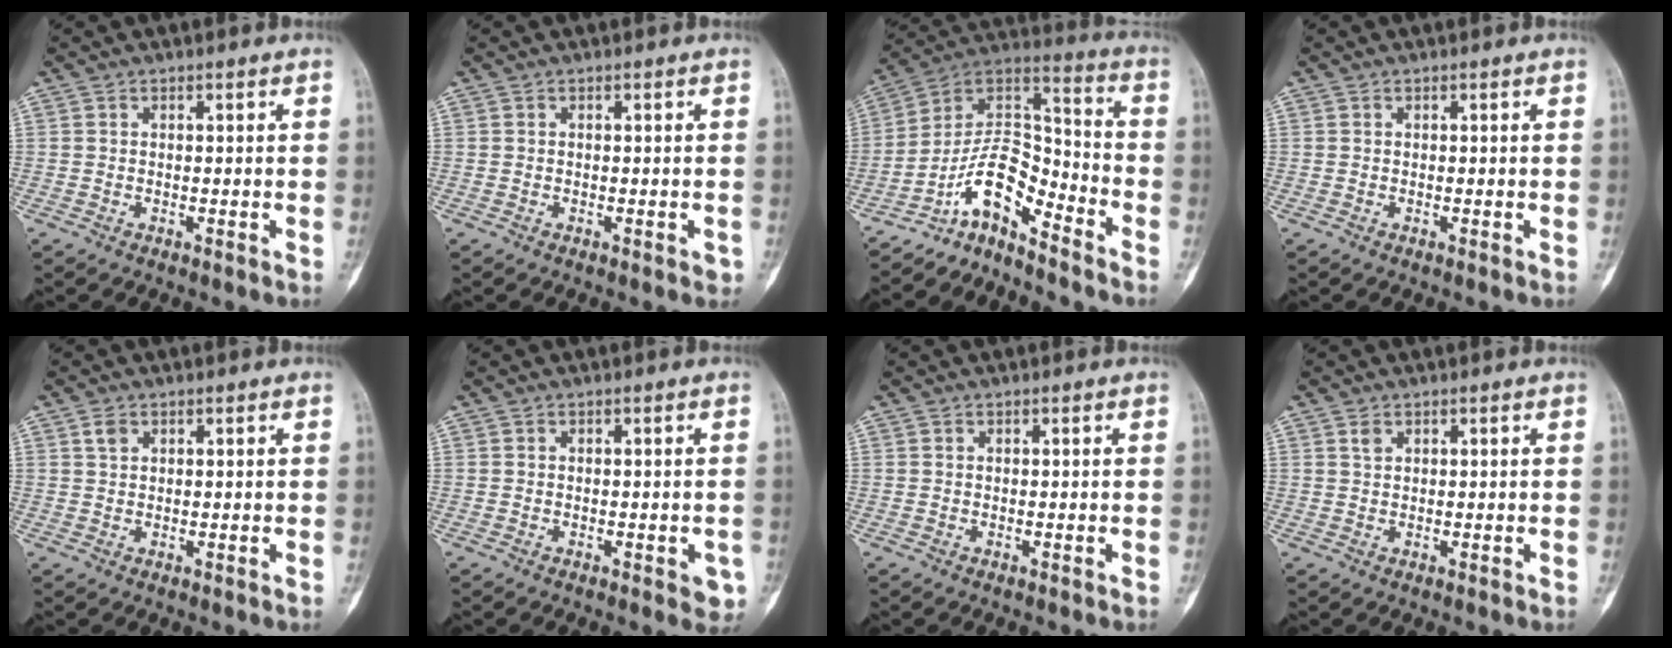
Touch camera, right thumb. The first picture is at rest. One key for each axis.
{"total": 1.0, "fx": -0.4, "fy": 0.5, "fz": 0.8, "tx": -0.005, "ty": 0.000, "tz": -0.004}
{"total": 11.5, "fx": -8.4, "fy": 4.2, "fz": 6.7, "tx": -0.111, "ty": 0.106, "tz": -0.161}
{"total": 0.0}
{"total": 1.7, "fx": 0.9, "fy": 1.1, "fz": 1.0, "tx": -0.014, "ty": 0.001, "tz": 0.018}
{"total": 3.2, "fx": -1.1, "fy": 1.5, "fz": 2.6, "tx": -0.012, "ty": 0.001, "tz": -0.009}
{"total": 0.0}
{"total": 1.2, "fx": 0.7, "fy": 0.7, "fz": 0.6, "tx": -0.007, "ty": 0.000, "tz": 0.014}